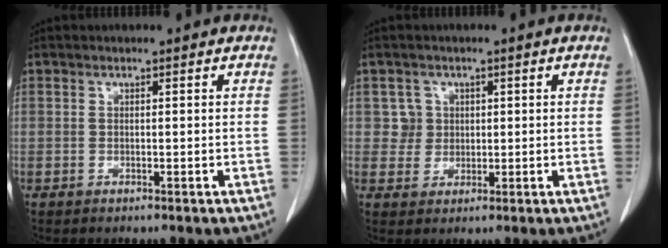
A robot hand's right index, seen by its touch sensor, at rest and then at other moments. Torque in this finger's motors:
{"motor_torque": [-0.06, 0.01, 0.00, 0.00]}